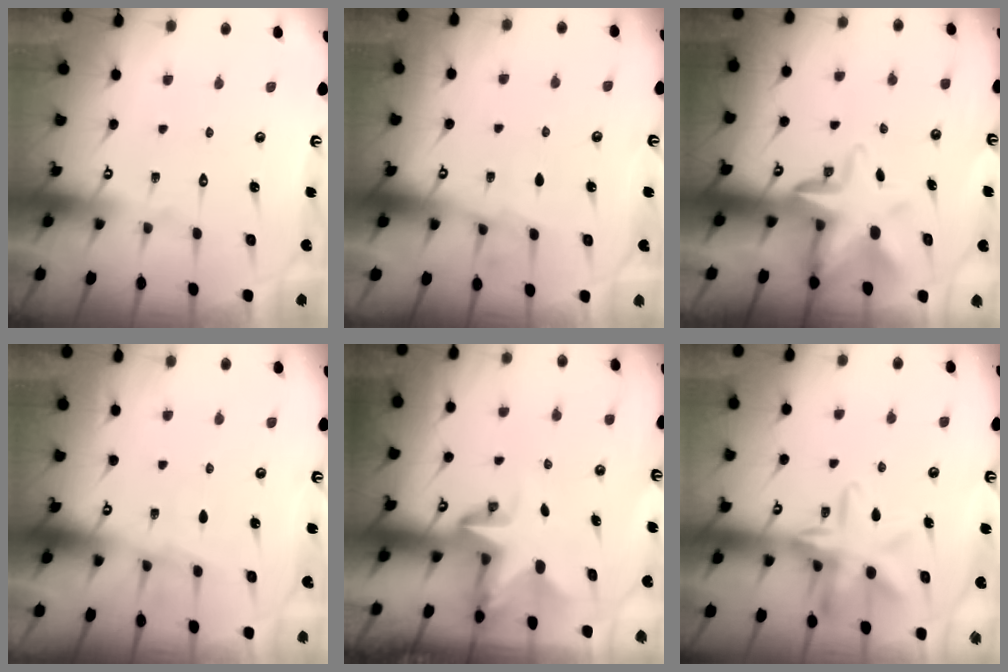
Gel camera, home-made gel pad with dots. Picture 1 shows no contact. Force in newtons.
{"total": 3.5, "press": 3.5, "slide": 0.5}
{"total": 8.6, "press": 8.4, "slide": 1.5}
{"total": 3.6, "press": 3.5, "slide": 0.4}
{"total": 3.2, "press": 3.2, "slide": 0.2}
{"total": 12.2, "press": 12.1, "slide": 1.2}